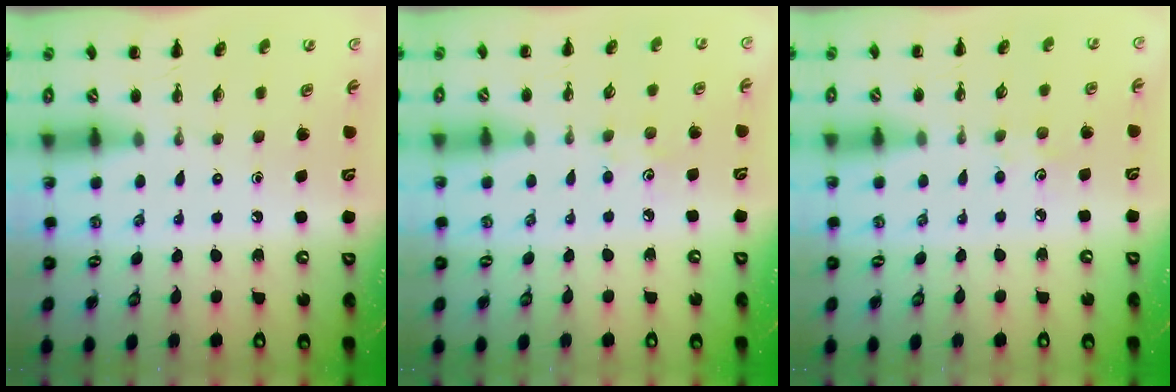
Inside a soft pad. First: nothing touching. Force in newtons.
{"total": 2.8, "press": 2.6, "slide": 0.8}
{"total": 2.8, "press": 2.6, "slide": 0.8}